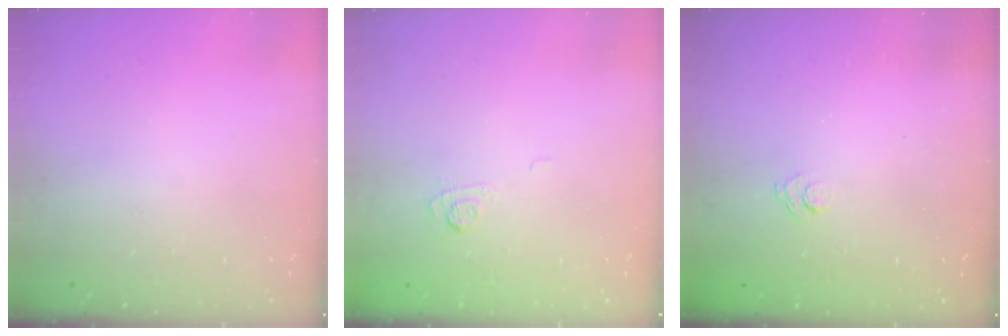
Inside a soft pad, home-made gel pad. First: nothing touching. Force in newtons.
{"total": 4.6, "press": 4.4, "slide": 1.1}
{"total": 2.3, "press": 1.8, "slide": 1.3}